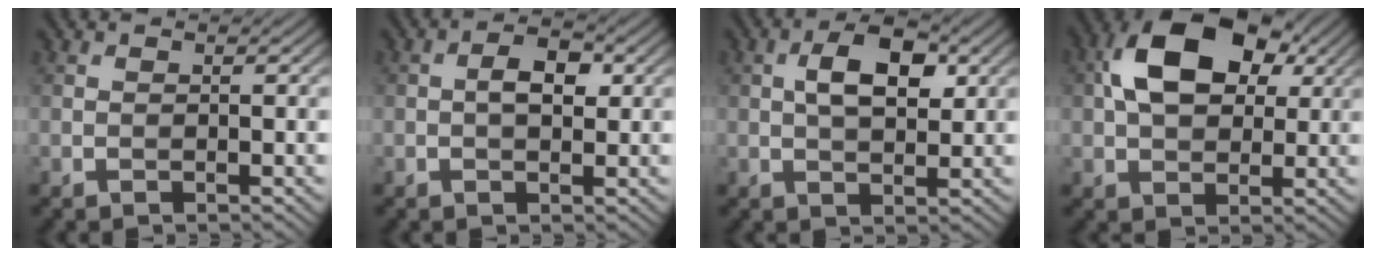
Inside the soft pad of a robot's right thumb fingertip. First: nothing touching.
{"total": 3.5, "force": [0.4, 1.8, 3.0], "torque": [-0.052, 0.006, 0.002]}
{"total": 6.2, "force": [1.6, 3.1, 5.1], "torque": [-0.091, 0.006, 0.025]}
{"total": 12.3, "force": [3.4, 7.8, 8.9], "torque": [-0.180, 0.023, 0.050]}